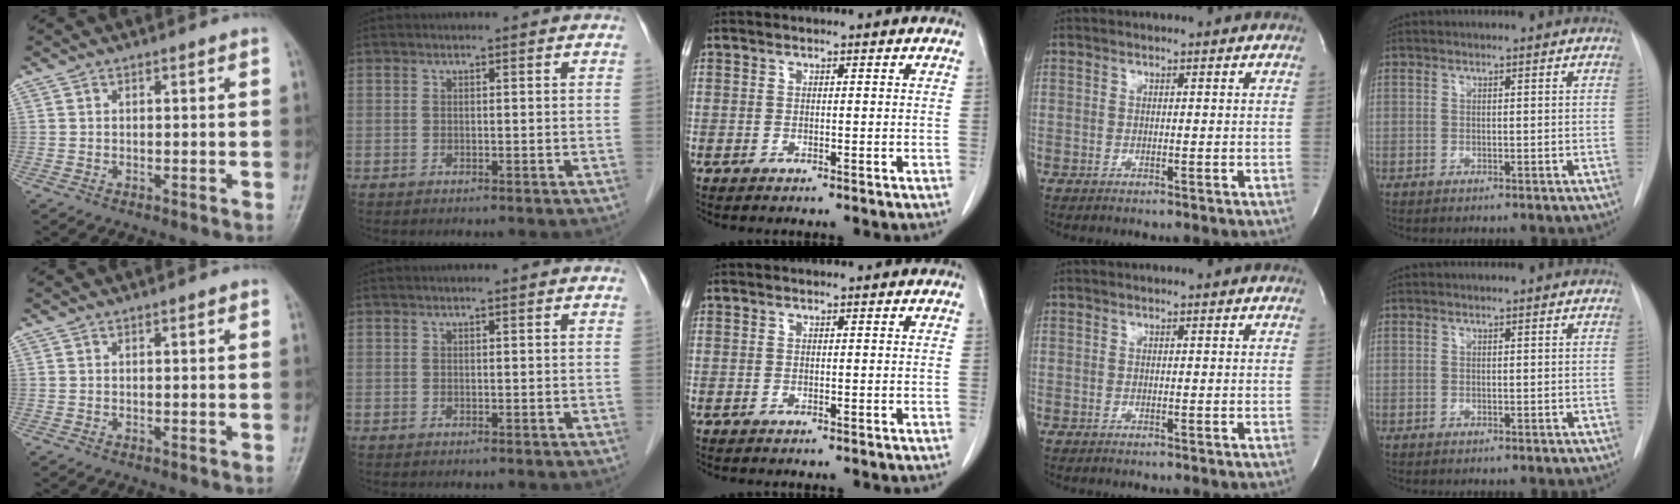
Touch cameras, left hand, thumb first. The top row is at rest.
{"index": {"total": 0.6, "force": [0.5, 0.0, 0.4], "torque": [-0.007, 0.006, 0.009]}}